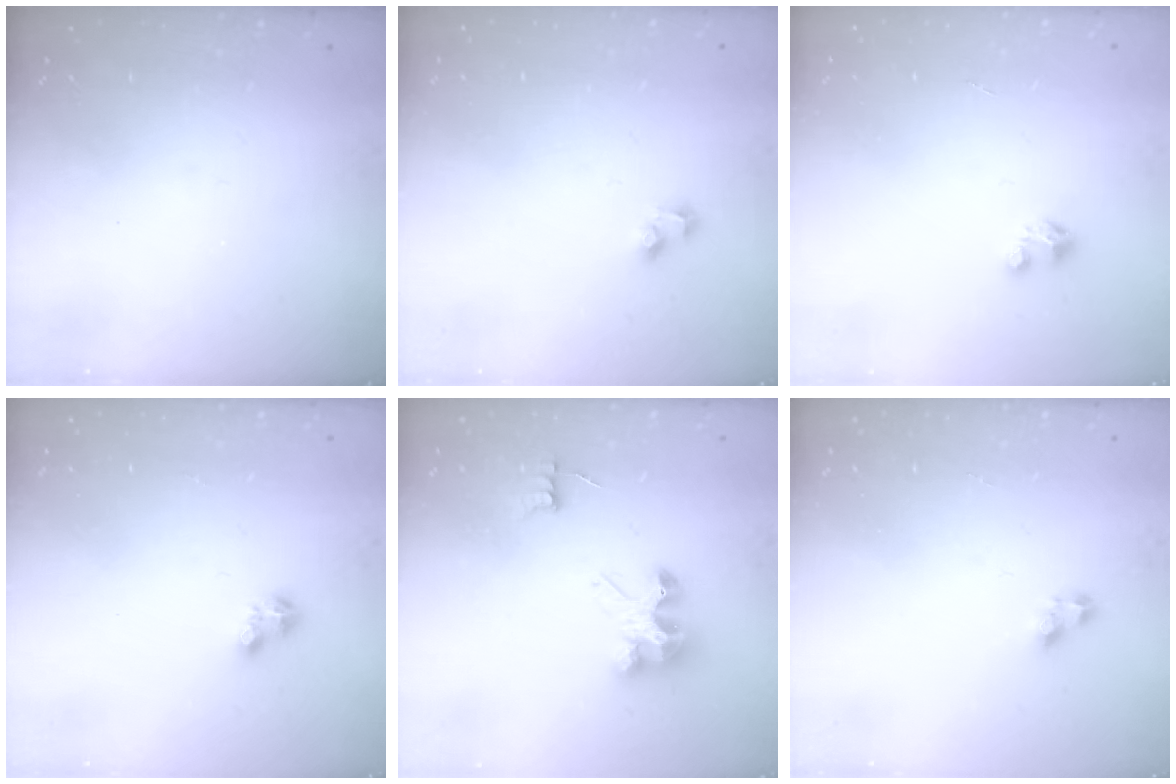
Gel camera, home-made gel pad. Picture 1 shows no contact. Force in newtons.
{"total": 2.7, "press": 2.5, "slide": 1.2}
{"total": 1.8, "press": 1.8, "slide": 0.1}
{"total": 4.0, "press": 3.9, "slide": 0.6}
{"total": 6.8, "press": 6.8, "slide": 0.2}
{"total": 3.6, "press": 3.6, "slide": 0.1}